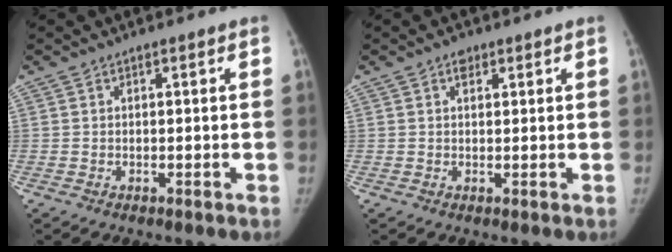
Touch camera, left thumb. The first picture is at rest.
{"total": 2.1, "force": [1.3, 1.4, 0.8], "torque": [0.004, -0.006, 0.018]}